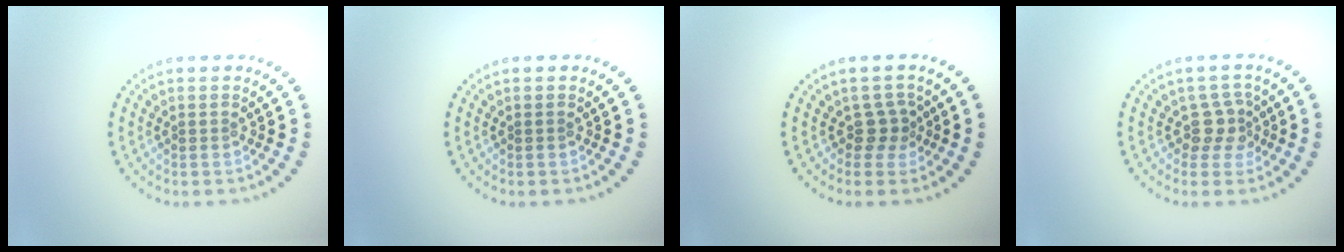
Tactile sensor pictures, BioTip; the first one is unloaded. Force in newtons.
{"total": 0.0}
{"total": 1.9, "press": 1.2, "slide": 1.5}
{"total": 2.4, "press": 1.8, "slide": 1.6}